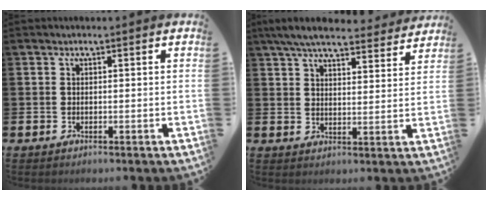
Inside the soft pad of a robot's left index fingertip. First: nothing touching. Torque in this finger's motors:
{"motor_torque": [1.15, -0.99, 0.84, 0.21]}